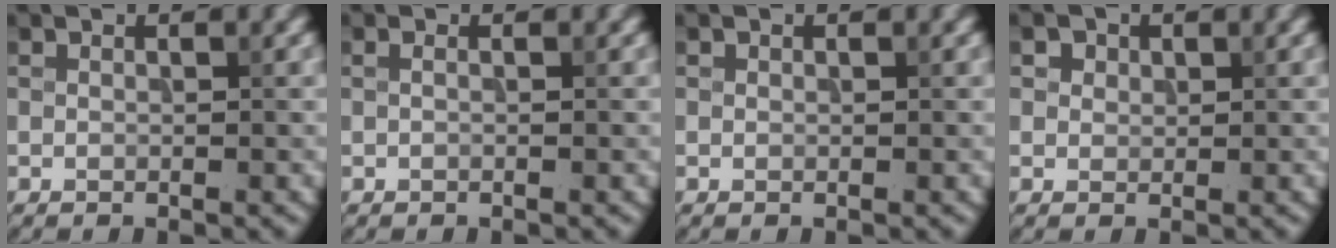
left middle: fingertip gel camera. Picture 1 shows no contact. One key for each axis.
{"total": 0.6, "fx": 0.2, "fy": 0.3, "fz": 0.5, "tx": -0.012, "ty": -0.003, "tz": 0.002}
{"total": 0.0}
{"total": 2.8, "fx": 1.7, "fy": 1.9, "fz": 1.1, "tx": -0.027, "ty": 0.004, "tz": 0.021}